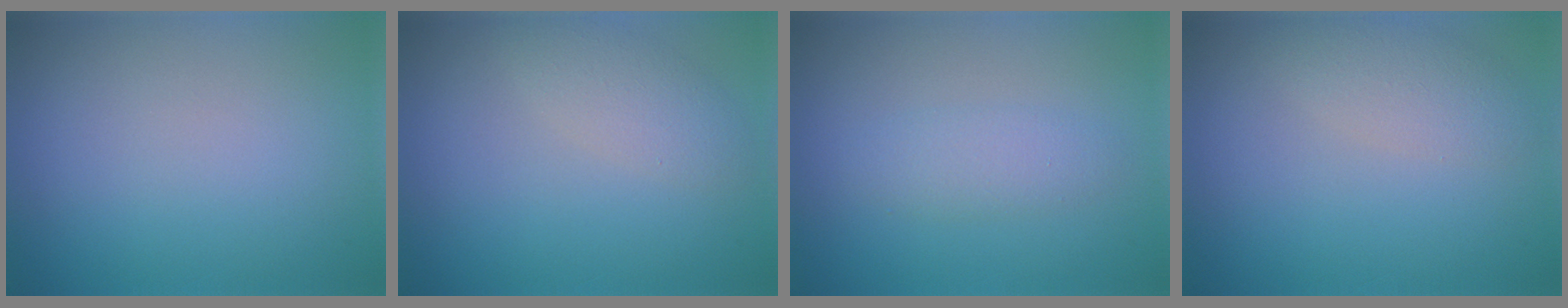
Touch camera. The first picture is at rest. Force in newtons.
{"total": 2.5, "press": 2.5, "slide": 0.0}
{"total": 1.9, "press": 1.9, "slide": 0.1}
{"total": 2.7, "press": 2.7, "slide": 0.2}